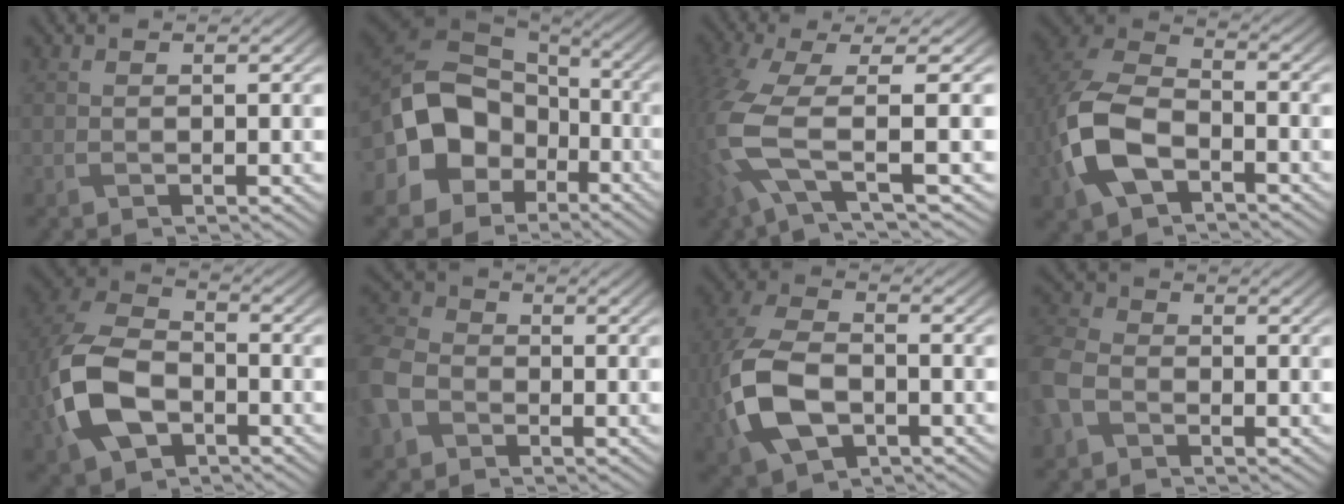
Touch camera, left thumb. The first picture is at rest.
{"total": 16.2, "force": [-4.3, 12.6, 9.3], "torque": [-0.215, -0.028, -0.071]}
{"total": 9.1, "force": [-1.4, 3.2, 8.5], "torque": [-0.205, -0.015, -0.040]}
{"total": 11.8, "force": [-3.7, 7.7, 8.2], "torque": [-0.219, -0.017, -0.078]}
{"total": 13.0, "force": [-3.8, 8.7, 8.8], "torque": [-0.239, -0.017, -0.080]}
{"total": 8.0, "force": [-3.4, 6.1, 3.9], "torque": [-0.130, -0.016, -0.082]}
{"total": 11.6, "force": [-3.2, 7.3, 8.5], "torque": [-0.237, -0.022, -0.064]}
{"total": 6.5, "force": [-2.7, 4.8, 3.5], "torque": [-0.108, -0.008, -0.069]}